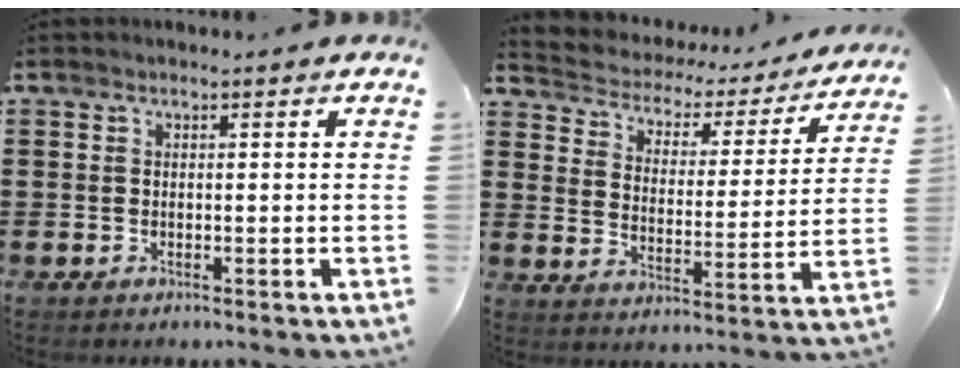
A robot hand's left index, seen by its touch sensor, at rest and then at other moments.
{"total": 2.6, "force": [2.2, 1.3, 0.3], "torque": [-0.028, -0.019, 0.026]}